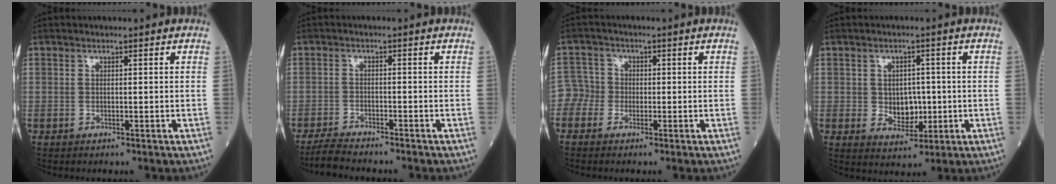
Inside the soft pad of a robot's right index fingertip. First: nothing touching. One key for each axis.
{"total": 5.0, "fx": -4.6, "fy": 0.1, "fz": 1.8, "tx": -0.033, "ty": -0.018, "tz": -0.082}
{"total": 2.8, "fx": -1.1, "fy": 2.5, "fz": 0.1, "tx": 0.008, "ty": 0.007, "tz": -0.030}
{"total": 4.7, "fx": -0.2, "fy": 3.3, "fz": 3.4, "tx": -0.043, "ty": 0.003, "tz": 0.005}